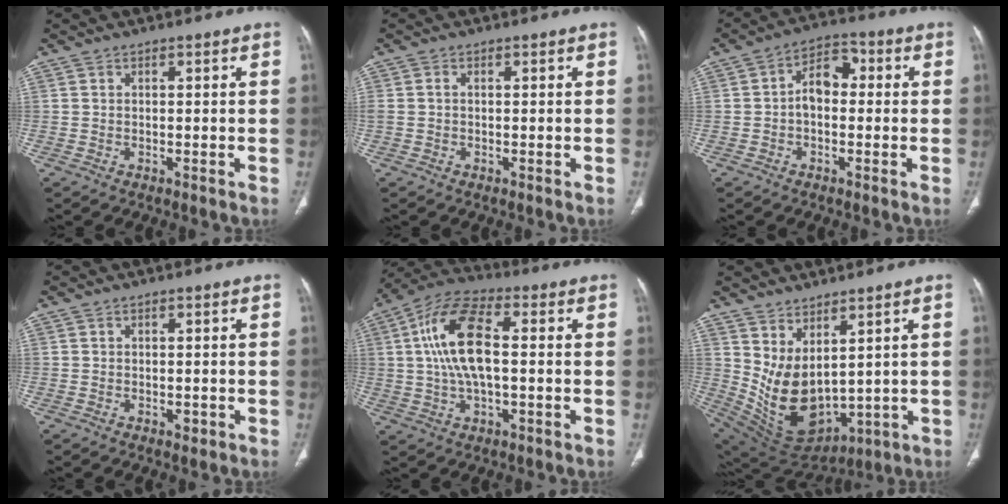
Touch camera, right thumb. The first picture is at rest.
{"total": 1.1, "force": [0.0, 0.7, 0.8], "torque": [-0.024, 0.003, 0.000]}
{"total": 6.7, "force": [-0.2, 4.4, 5.0], "torque": [-0.066, 0.025, -0.015]}
{"total": 1.3, "force": [-0.3, 0.8, 0.9], "torque": [-0.008, 0.000, 0.000]}
{"total": 14.4, "force": [1.4, 6.4, 12.8], "torque": [-0.257, 0.024, 0.022]}
{"total": 12.7, "force": [3.8, 6.9, 9.9], "torque": [-0.161, -0.042, 0.109]}